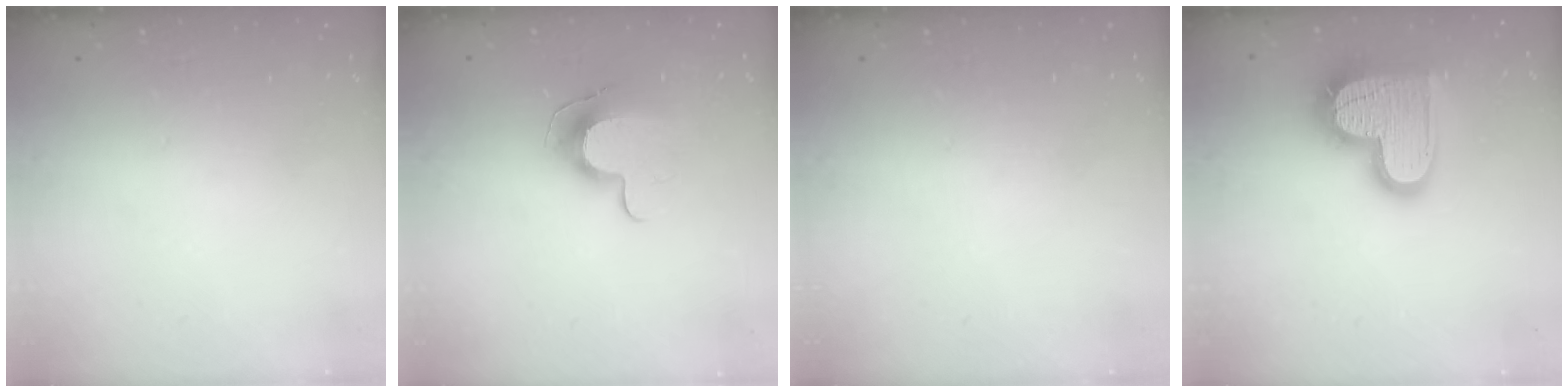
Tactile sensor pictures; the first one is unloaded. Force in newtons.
{"total": 10.3, "press": 10.3, "slide": 0.4}
{"total": 0.0}
{"total": 19.8, "press": 19.7, "slide": 1.3}